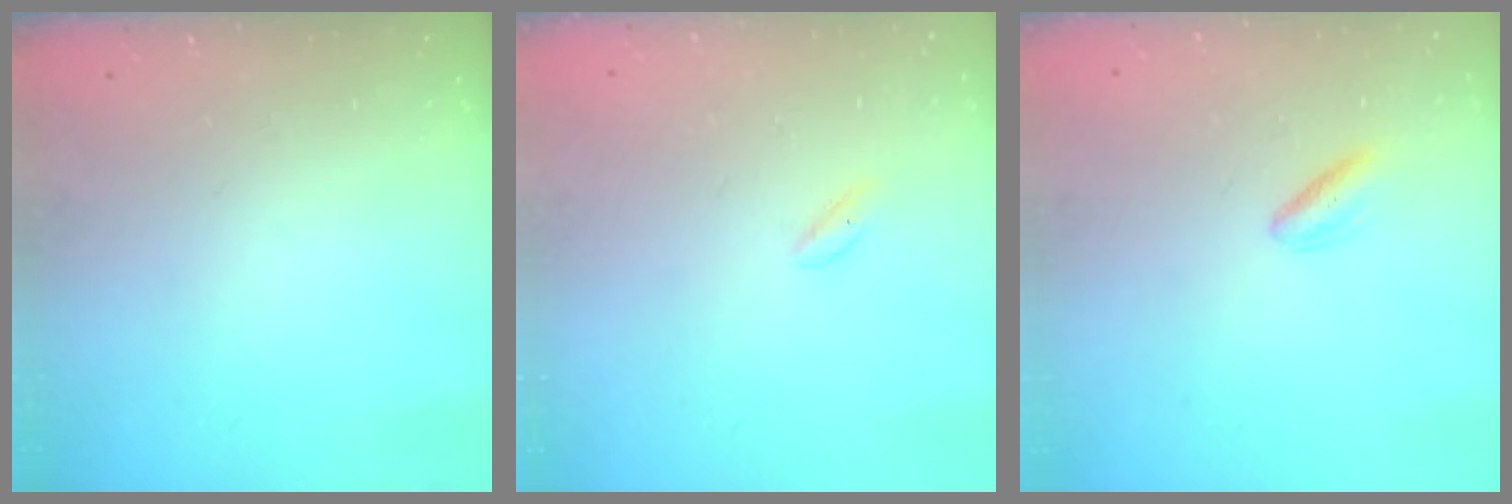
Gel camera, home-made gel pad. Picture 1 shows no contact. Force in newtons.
{"total": 0.6, "press": 0.2, "slide": 0.6}
{"total": 2.8, "press": 2.5, "slide": 1.3}